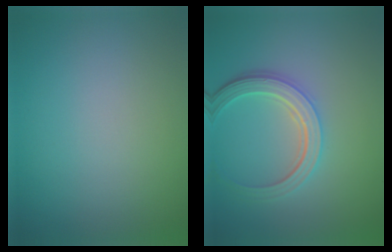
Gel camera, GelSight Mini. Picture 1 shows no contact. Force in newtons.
{"total": 4.4, "press": 3.4, "slide": 2.7}